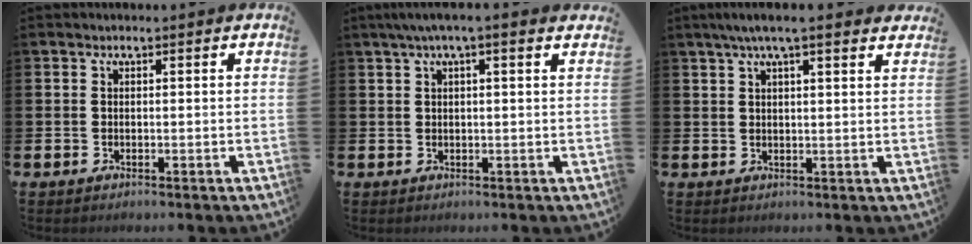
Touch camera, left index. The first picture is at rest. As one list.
[{"total": 2.8, "force": [2.0, 0.2, 2.0], "torque": [-0.038, 0.003, 0.034]}, {"total": 4.7, "force": [3.9, 0.5, 2.7], "torque": [-0.049, -0.006, 0.066]}]